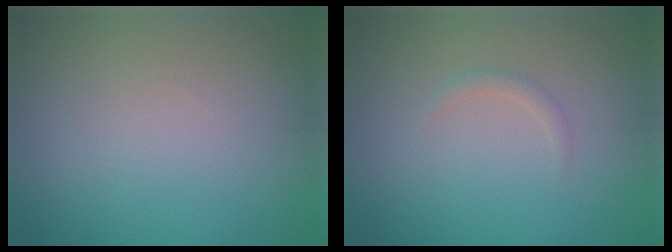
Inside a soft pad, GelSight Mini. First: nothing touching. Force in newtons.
{"total": 0.8, "press": 0.8, "slide": 0.1}